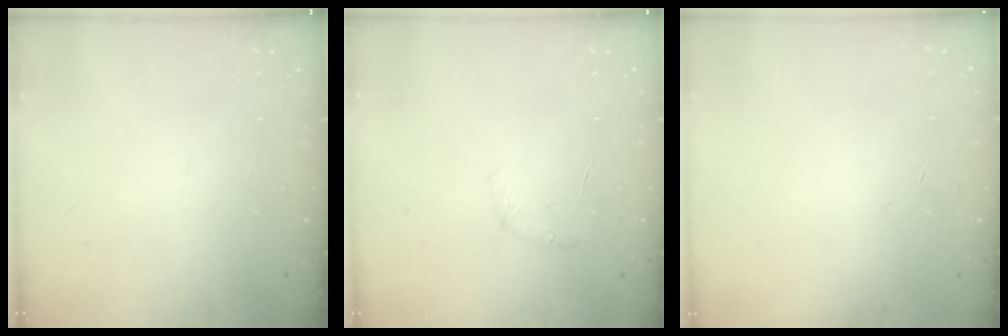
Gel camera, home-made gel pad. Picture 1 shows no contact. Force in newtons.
{"total": 5.2, "press": 5.0, "slide": 1.5}
{"total": 0.6, "press": 0.5, "slide": 0.2}